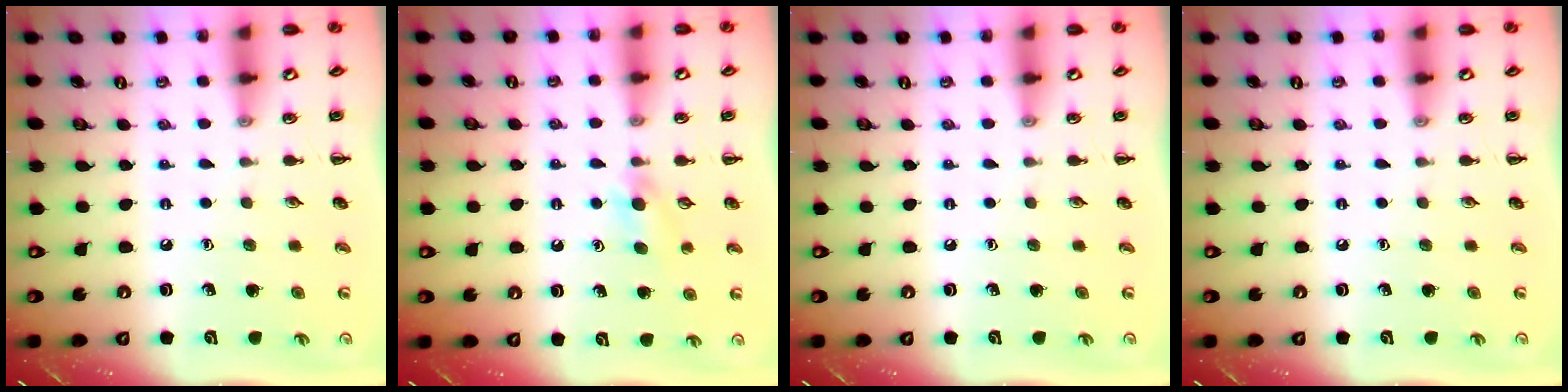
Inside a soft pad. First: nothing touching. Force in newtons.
{"total": 3.8, "press": 3.6, "slide": 1.3}
{"total": 0.0}
{"total": 0.0}